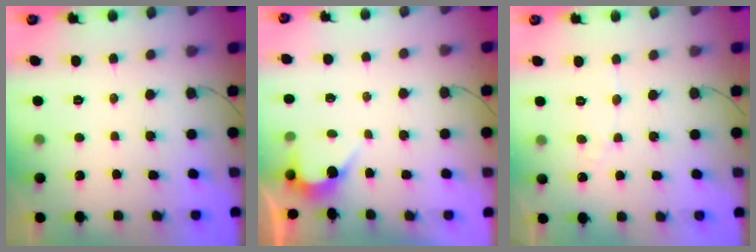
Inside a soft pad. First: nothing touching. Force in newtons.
{"total": 2.5, "press": 2.5, "slide": 0.2}
{"total": 3.4, "press": 3.4, "slide": 0.4}